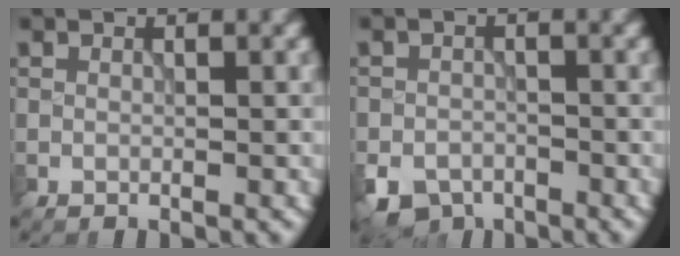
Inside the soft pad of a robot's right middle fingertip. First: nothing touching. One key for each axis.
{"total": 4.6, "fx": -3.1, "fy": 2.8, "fz": 1.9, "tx": -0.032, "ty": -0.008, "tz": -0.061}